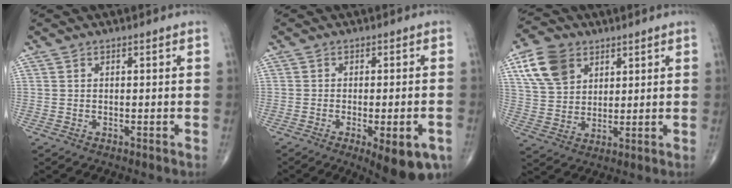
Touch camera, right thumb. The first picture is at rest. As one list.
[{"total": 11.0, "force": [-5.0, 3.4, 9.2], "torque": [-0.109, 0.004, -0.062]}, {"total": 10.5, "force": [5.0, 7.5, 5.5], "torque": [-0.085, -0.012, 0.098]}]